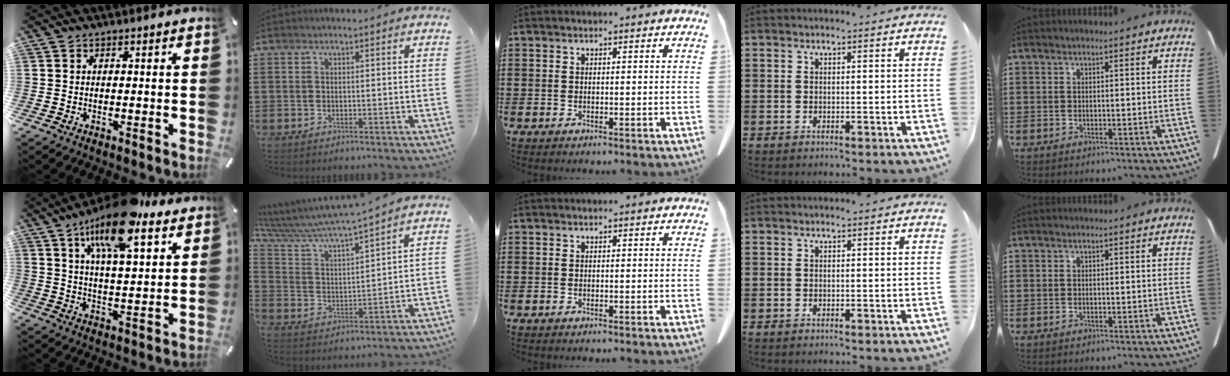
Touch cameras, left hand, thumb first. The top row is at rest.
{"thumb": {"total": 16.9, "force": [11.2, 6.0, 11.2], "torque": [-0.193, -0.043, 0.188]}, "index": {"total": 6.7, "force": [6.5, -0.2, 1.7], "torque": [-0.065, -0.048, 0.107]}}